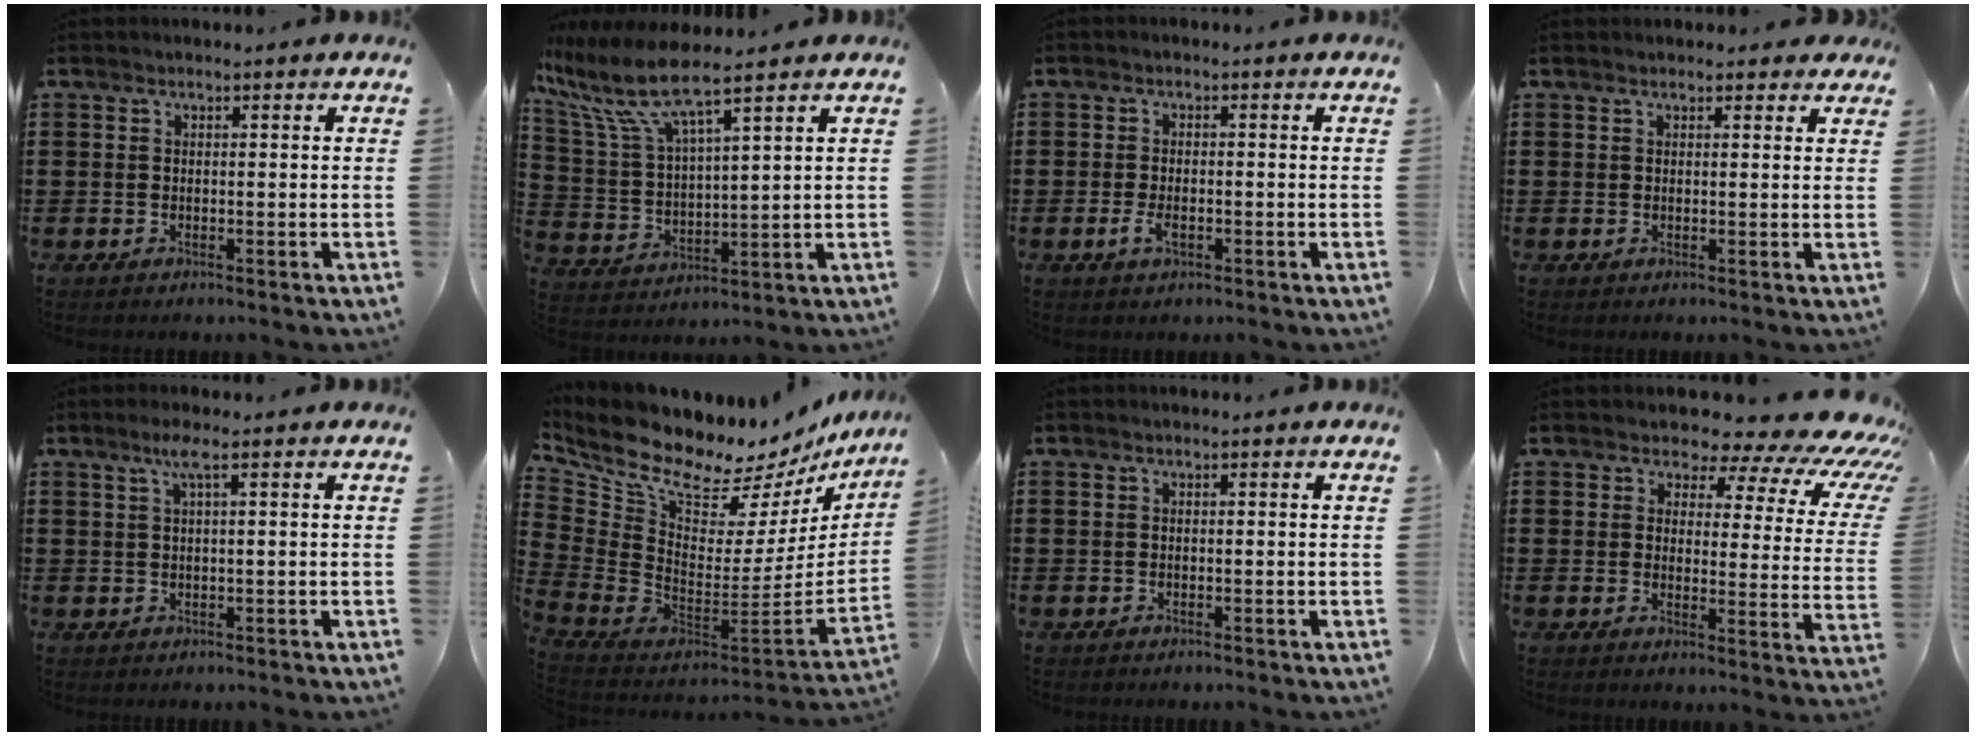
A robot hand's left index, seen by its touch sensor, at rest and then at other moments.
{"total": 9.2, "force": [7.2, 1.3, 5.5], "torque": [-0.143, -0.039, 0.121]}
{"total": 2.5, "force": [-0.8, 1.2, 2.1], "torque": [-0.053, -0.004, -0.018]}
{"total": 1.4, "force": [1.2, 0.8, 0.2], "torque": [0.000, 0.004, 0.020]}
{"total": 2.5, "force": [0.9, 0.0, 2.3], "torque": [-0.048, 0.002, 0.015]}
{"total": 9.3, "force": [8.1, 2.9, 3.4], "torque": [-0.107, -0.086, 0.140]}
{"total": 0.0}
{"total": 6.3, "force": [4.8, 2.7, 2.9], "torque": [-0.049, -0.035, 0.076]}